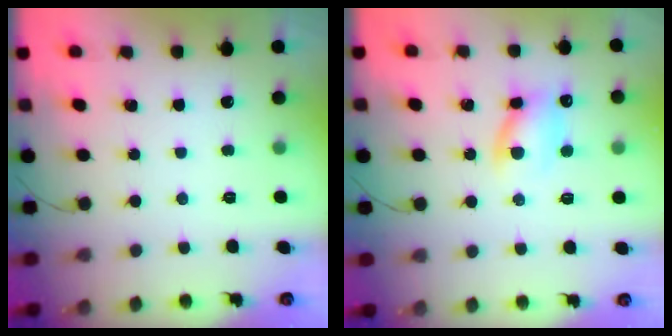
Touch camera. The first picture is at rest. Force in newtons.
{"total": 8.3, "press": 8.1, "slide": 1.9}